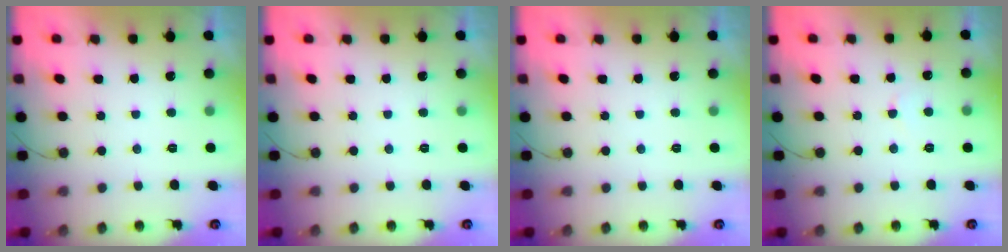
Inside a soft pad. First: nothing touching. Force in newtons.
{"total": 0.0}
{"total": 0.0}
{"total": 2.4, "press": 2.4, "slide": 0.2}